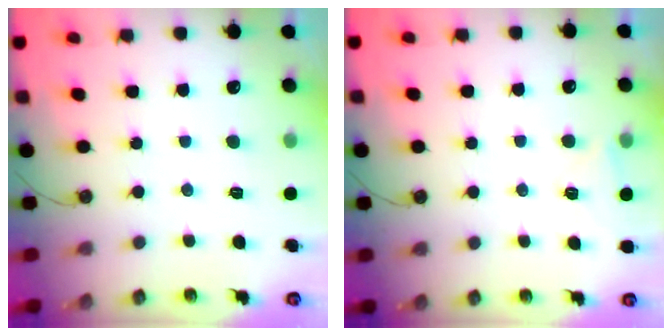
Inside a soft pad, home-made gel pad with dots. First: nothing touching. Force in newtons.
{"total": 3.7, "press": 3.1, "slide": 2.1}